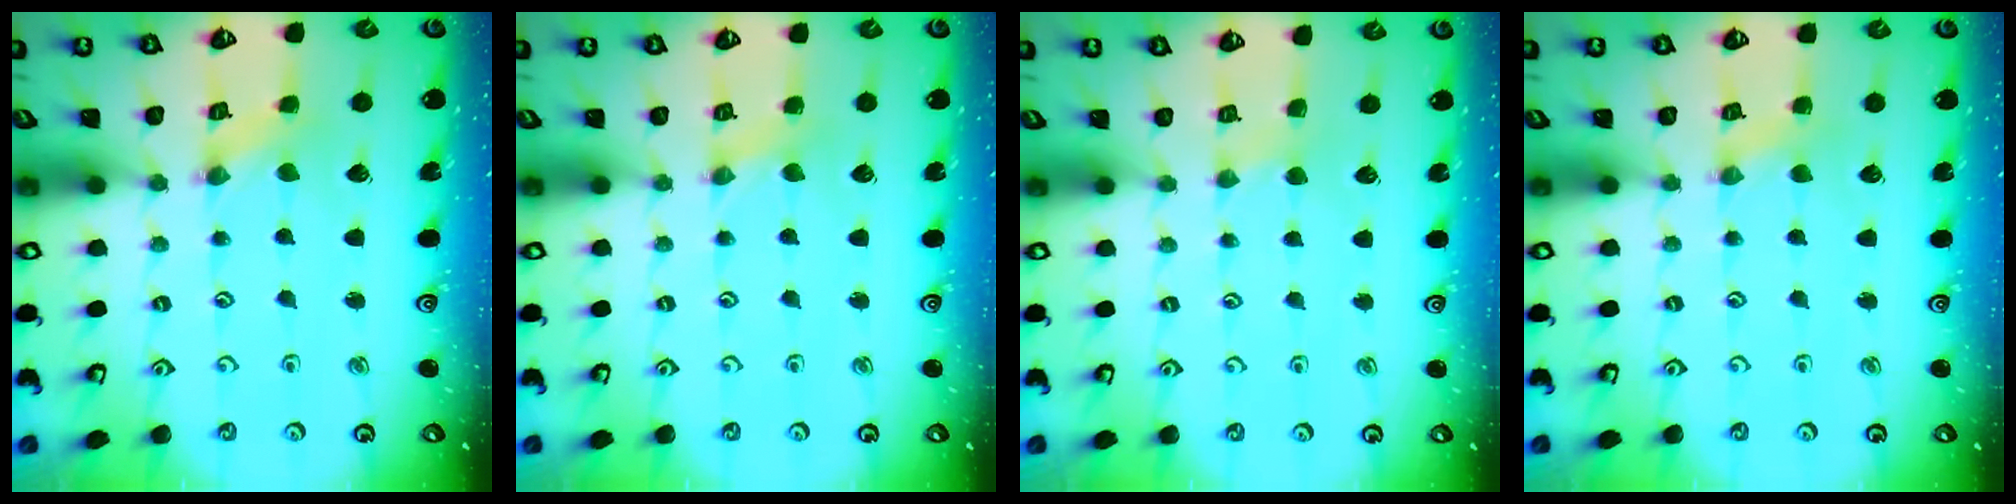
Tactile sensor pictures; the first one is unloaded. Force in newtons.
{"total": 1.4, "press": 1.3, "slide": 0.3}
{"total": 1.4, "press": 1.4, "slide": 0.4}
{"total": 1.6, "press": 1.6, "slide": 0.3}